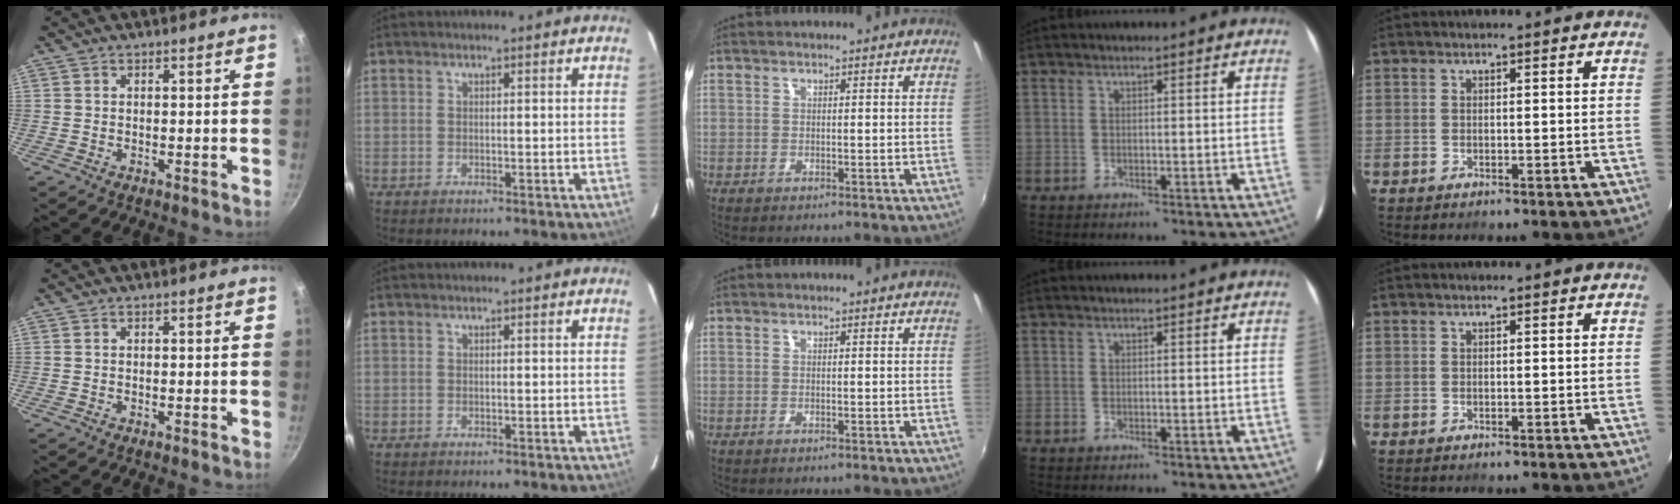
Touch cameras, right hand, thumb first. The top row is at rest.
{}